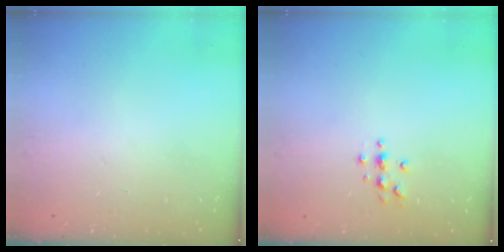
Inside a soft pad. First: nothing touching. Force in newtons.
{"total": 3.7, "press": 3.6, "slide": 0.5}